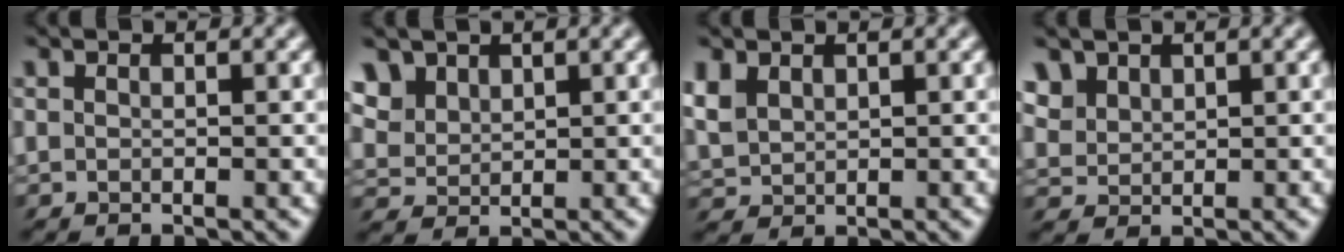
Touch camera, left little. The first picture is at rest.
{"total": 2.8, "force": [1.6, 1.8, 1.6], "torque": [-0.048, 0.016, 0.022]}
{"total": 2.2, "force": [0.8, 1.4, 1.5], "torque": [-0.036, 0.002, 0.010]}
{"total": 2.2, "force": [1.4, 1.3, 1.1], "torque": [-0.034, 0.013, 0.016]}